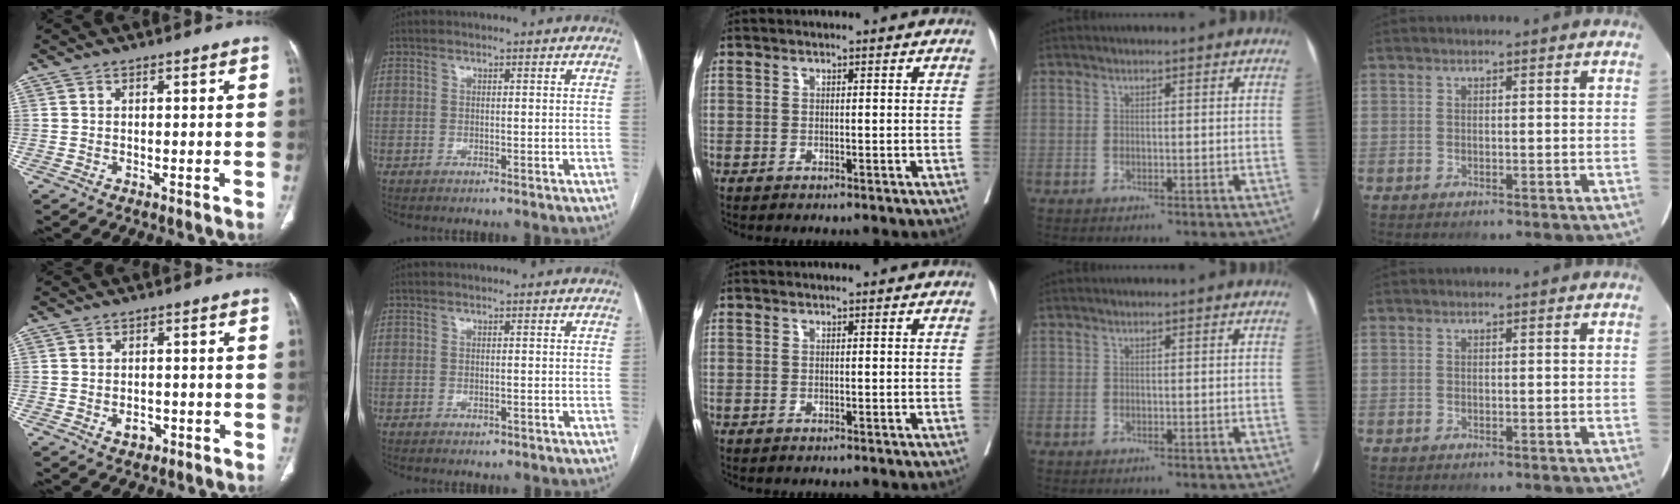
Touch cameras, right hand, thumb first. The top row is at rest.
{"thumb": {"total": 2.5, "force": [-0.9, 1.9, 1.4], "torque": [-0.012, 0.004, -0.007]}, "index": {"total": 1.0, "force": [-0.6, 0.5, 0.6], "torque": [-0.011, -0.001, -0.003]}}